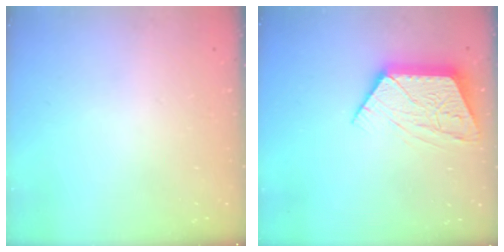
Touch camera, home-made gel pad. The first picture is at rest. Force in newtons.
{"total": 12.1, "press": 12.1, "slide": 0.8}